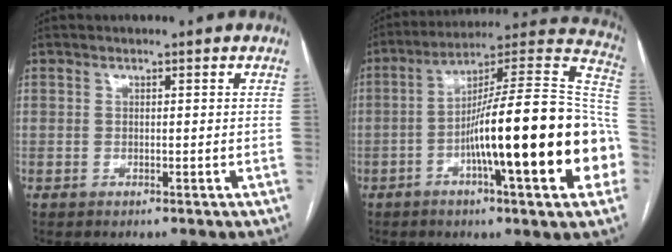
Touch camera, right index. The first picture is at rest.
{"total": 26.5, "force": [-6.0, 2.6, 25.7], "torque": [-0.301, 0.022, -0.094]}